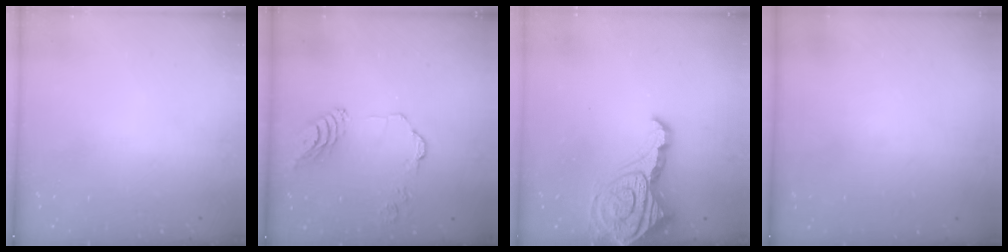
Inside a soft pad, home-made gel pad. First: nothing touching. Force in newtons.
{"total": 9.1, "press": 9.0, "slide": 0.5}
{"total": 17.9, "press": 17.8, "slide": 1.9}
{"total": 0.0}